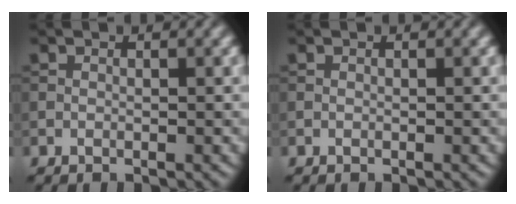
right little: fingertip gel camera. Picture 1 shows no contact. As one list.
[{"total": 0.0}]